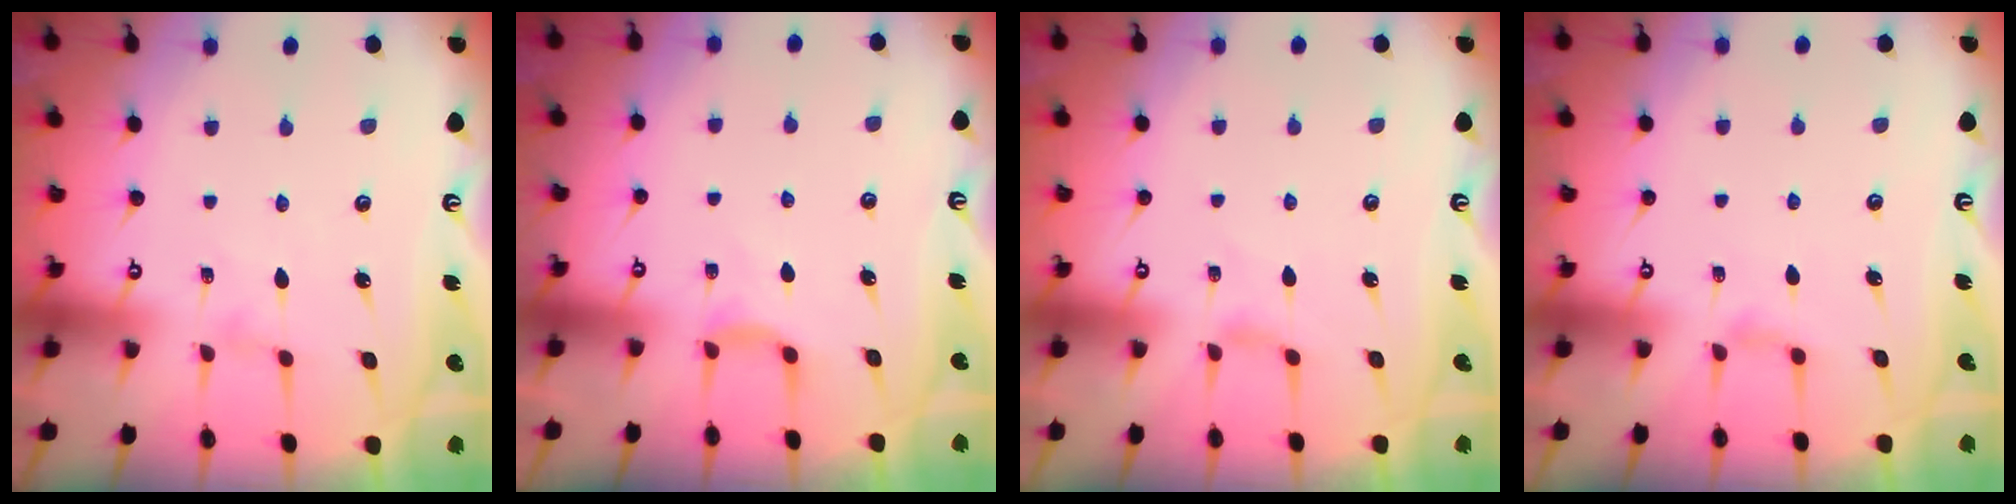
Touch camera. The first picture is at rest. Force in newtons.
{"total": 5.1, "press": 5.0, "slide": 0.8}
{"total": 1.4, "press": 1.3, "slide": 0.4}
{"total": 2.9, "press": 2.9, "slide": 0.5}